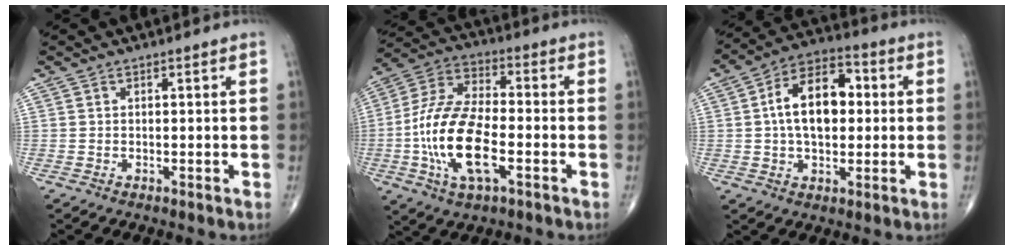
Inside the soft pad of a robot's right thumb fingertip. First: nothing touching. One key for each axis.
{"total": 17.1, "fx": -4.2, "fy": 7.6, "fz": 14.7, "tx": -0.299, "ty": 0.021, "tz": -0.081}
{"total": 13.9, "fx": 1.3, "fy": 8.4, "fz": 11.0, "tx": -0.166, "ty": 0.025, "tz": 0.013}